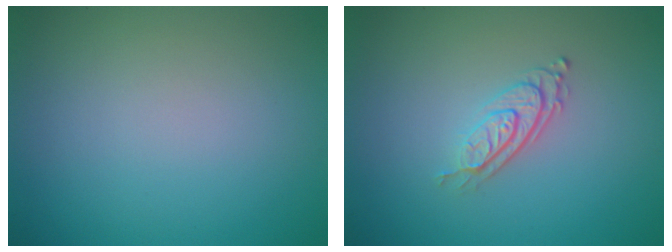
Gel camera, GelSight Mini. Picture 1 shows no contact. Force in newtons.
{"total": 2.7, "press": 2.0, "slide": 1.9}